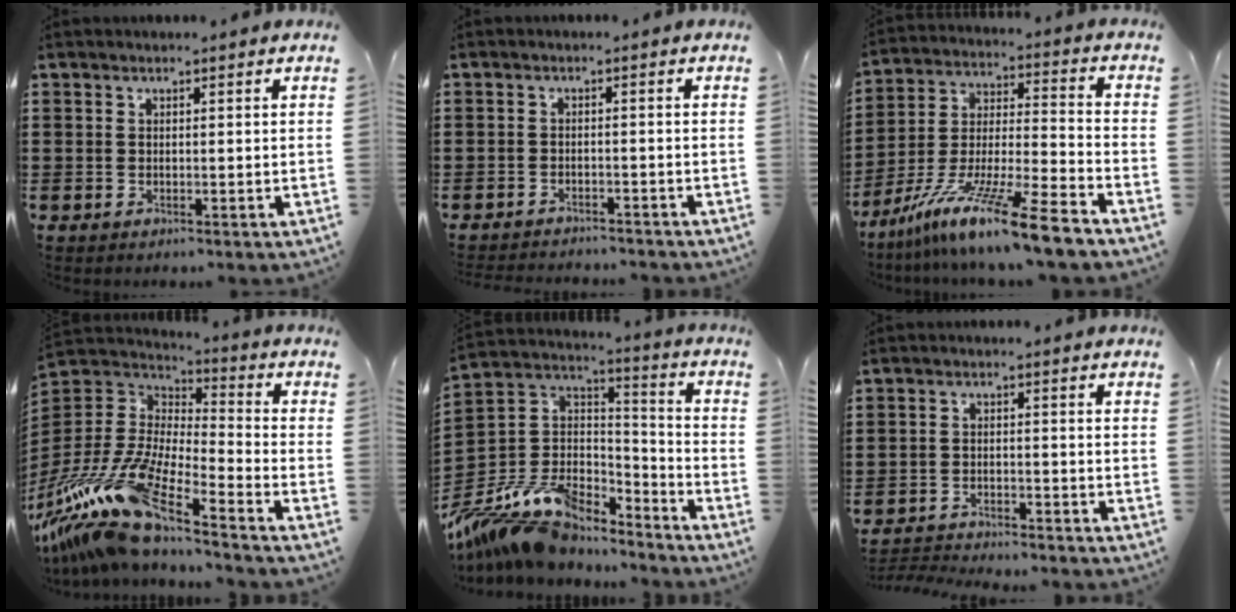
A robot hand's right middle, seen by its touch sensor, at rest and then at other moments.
{"total": 2.0, "force": [-2.0, 0.0, 0.0], "torque": [-0.007, -0.001, -0.042]}
{"total": 13.5, "force": [-10.8, -0.6, 8.1], "torque": [-0.148, 0.010, -0.206]}
{"total": 15.2, "force": [-11.1, 3.9, 9.6], "torque": [-0.242, -0.004, -0.217]}
{"total": 12.6, "force": [-10.2, 5.9, 4.4], "torque": [-0.108, 0.020, -0.193]}
{"total": 3.1, "force": [-3.1, 0.1, 0.1], "torque": [-0.008, -0.002, -0.065]}